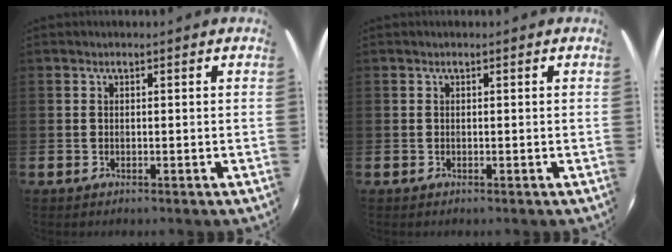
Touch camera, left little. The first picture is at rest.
{"total": 0.0}